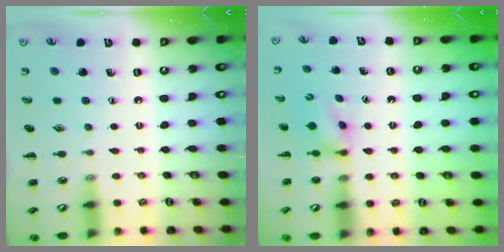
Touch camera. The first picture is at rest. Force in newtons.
{"total": 4.4, "press": 4.2, "slide": 1.2}